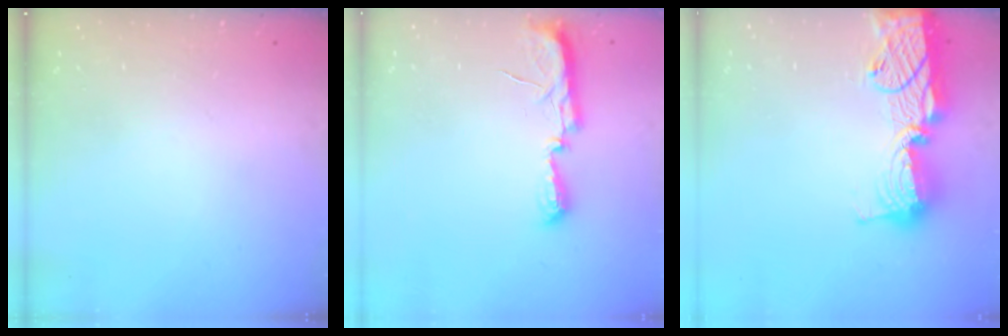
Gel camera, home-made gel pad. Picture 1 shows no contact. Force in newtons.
{"total": 9.8, "press": 8.5, "slide": 4.8}
{"total": 17.5, "press": 17.4, "slide": 1.3}